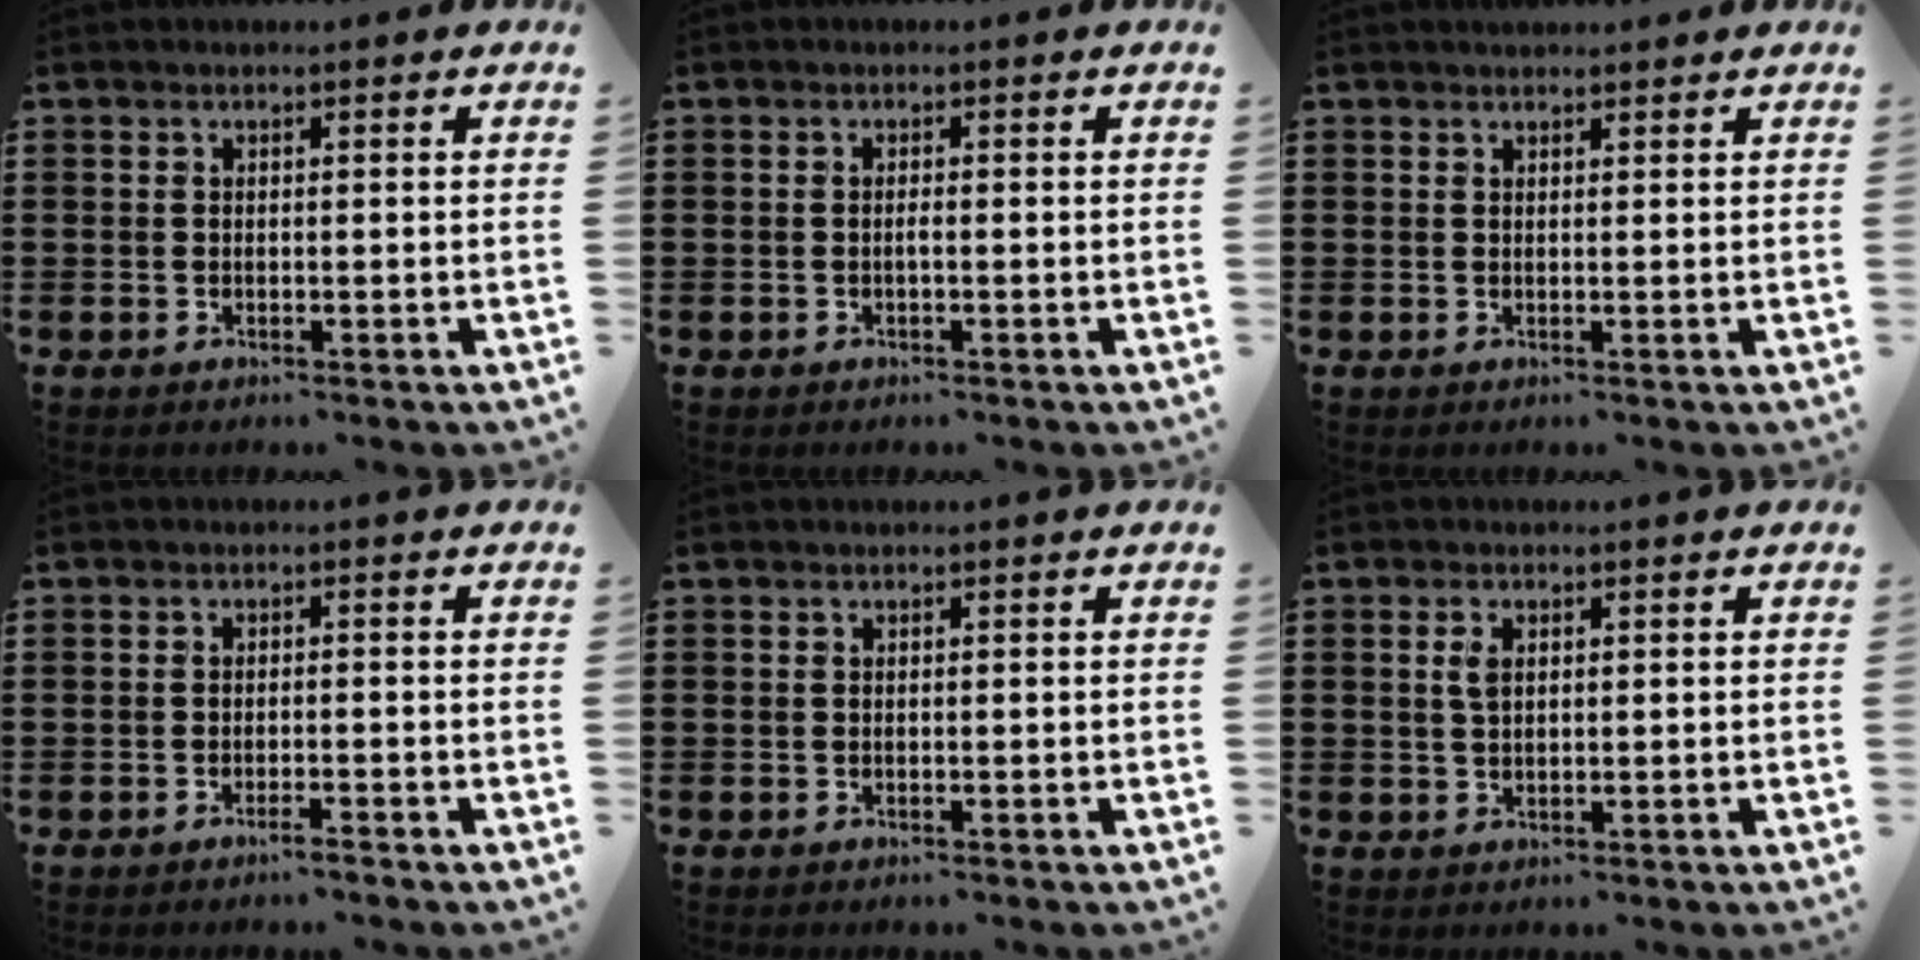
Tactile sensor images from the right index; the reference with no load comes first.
{"total": 0.7, "force": [-0.3, 0.0, 0.7], "torque": [-0.014, -0.002, -0.006]}
{"total": 1.0, "force": [1.0, 0.2, -0.1], "torque": [0.000, 0.002, 0.019]}
{"total": 1.5, "force": [-1.2, 0.0, 0.9], "torque": [-0.015, -0.004, -0.020]}
{"total": 0.0}
{"total": 2.3, "force": [0.7, 1.2, 1.8], "torque": [-0.040, 0.006, 0.011]}